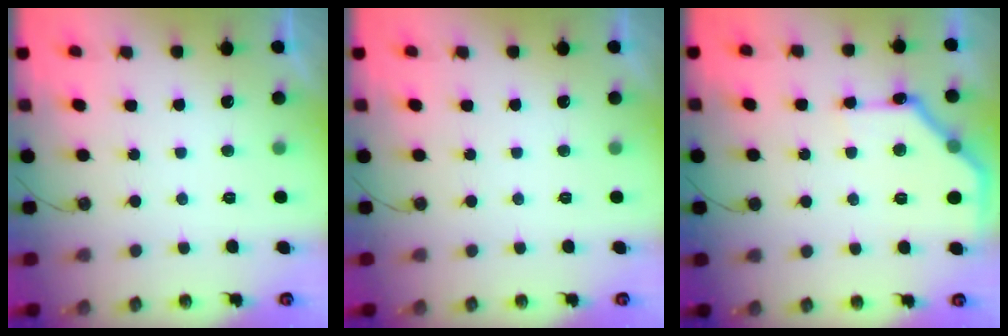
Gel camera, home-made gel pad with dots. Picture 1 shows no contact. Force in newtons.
{"total": 0.0}
{"total": 15.7, "press": 15.7, "slide": 0.3}